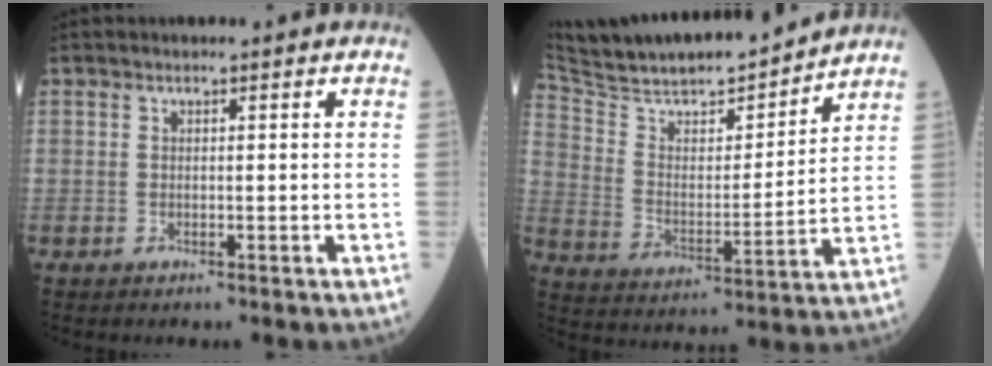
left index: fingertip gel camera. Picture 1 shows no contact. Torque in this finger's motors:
{"motor_torque": [-0.33, -0.83, 0.41, 0.08]}